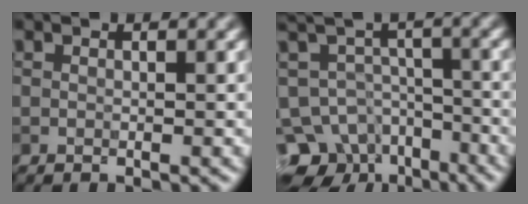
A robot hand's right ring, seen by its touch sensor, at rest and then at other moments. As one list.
[{"total": 9.2, "force": [-6.7, 5.5, 3.2], "torque": [-0.040, 0.003, -0.094]}]